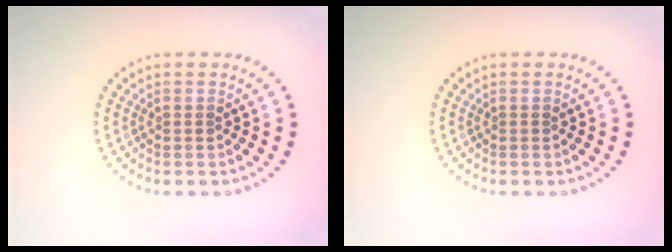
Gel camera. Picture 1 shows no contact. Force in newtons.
{"total": 0.0}